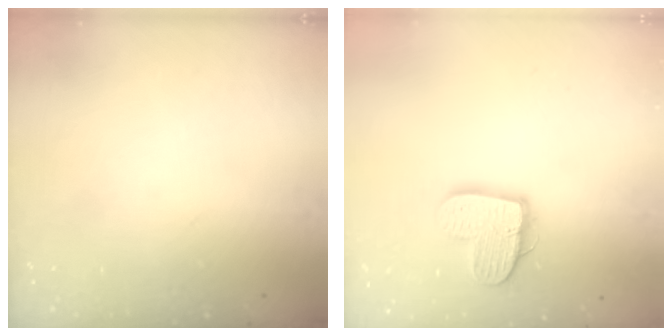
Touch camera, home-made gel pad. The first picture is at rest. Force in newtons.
{"total": 12.6, "press": 12.6, "slide": 0.8}